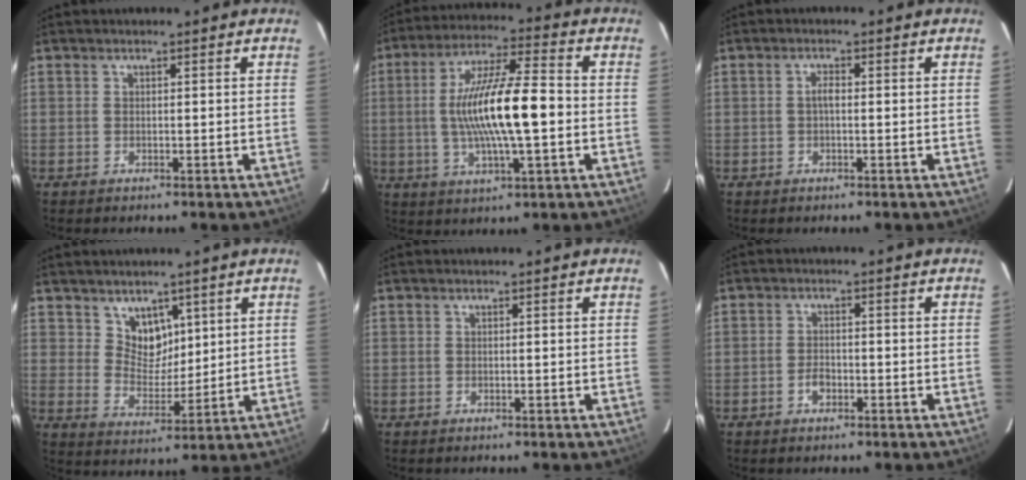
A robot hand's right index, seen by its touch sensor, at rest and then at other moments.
{"total": 15.9, "force": [-1.1, 2.8, 15.6], "torque": [-0.288, 0.007, -0.021]}
{"total": 1.5, "force": [-0.1, 0.6, 1.4], "torque": [-0.027, 0.007, -0.005]}
{"total": 6.2, "force": [3.8, 4.5, 2.1], "torque": [-0.026, 0.001, 0.076]}
{"total": 0.0}
{"total": 2.4, "force": [-1.2, 1.6, 1.4], "torque": [-0.028, 0.003, -0.022]}